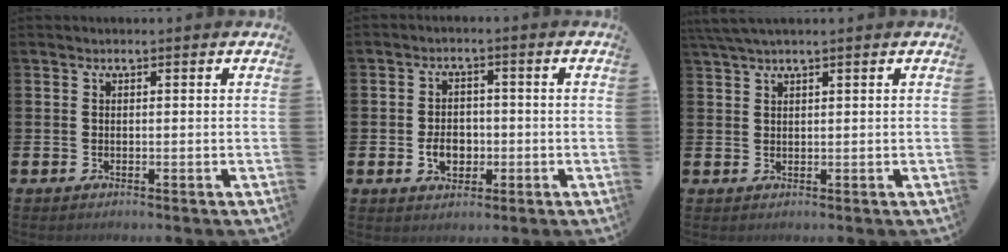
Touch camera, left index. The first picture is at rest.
{"total": 4.0, "force": [-1.0, 3.0, 2.5], "torque": [-0.027, -0.004, -0.025]}
{"total": 2.3, "force": [1.8, 0.0, 1.4], "torque": [-0.030, 0.004, 0.033]}